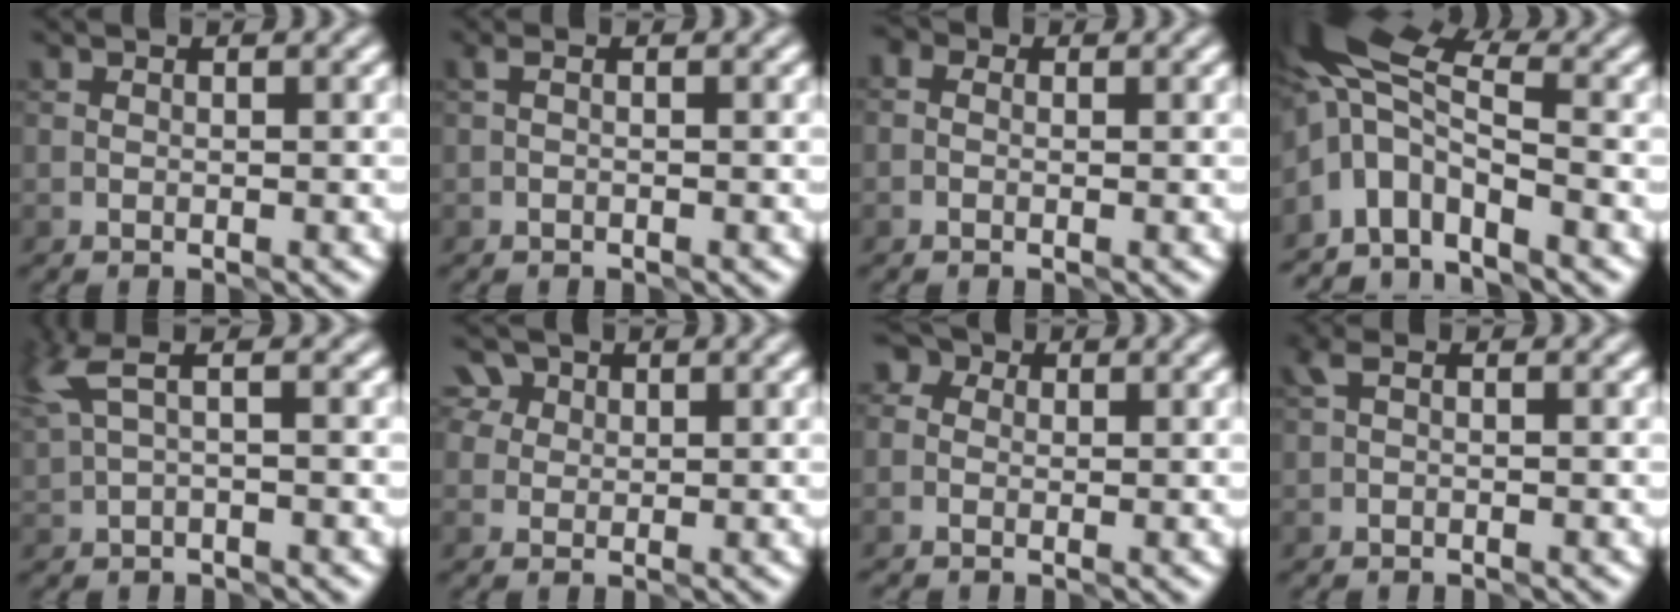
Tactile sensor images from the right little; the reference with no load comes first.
{"total": 0.5, "force": [-0.1, 0.1, 0.5], "torque": [-0.011, 0.000, -0.003]}
{"total": 1.8, "force": [0.4, 1.4, 1.1], "torque": [-0.010, 0.000, -0.018]}
{"total": 6.6, "force": [-2.1, 3.4, 5.2], "torque": [-0.102, 0.010, -0.059]}
{"total": 2.9, "force": [1.2, 0.7, 2.6], "torque": [-0.059, 0.009, 0.023]}
{"total": 4.6, "force": [2.6, 3.3, 1.8], "torque": [-0.033, 0.017, 0.031]}
{"total": 3.5, "force": [0.9, 2.9, 1.6], "torque": [-0.013, 0.020, -0.021]}
{"total": 0.8, "force": [0.0, 0.3, 0.8], "torque": [-0.019, 0.003, -0.002]}